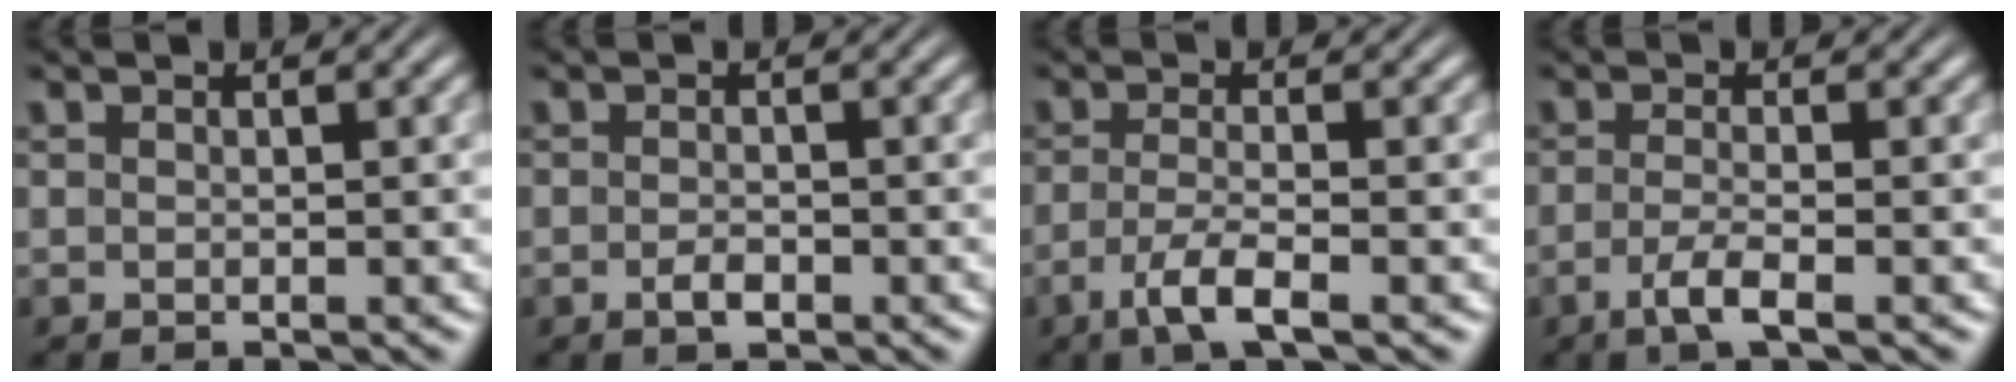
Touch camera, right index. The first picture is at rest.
{"total": 1.4, "force": [-1.0, 0.3, 0.9], "torque": [-0.015, -0.006, -0.015]}
{"total": 3.5, "force": [-2.1, 0.3, 2.8], "torque": [-0.062, -0.024, -0.024]}
{"total": 2.7, "force": [-1.7, -0.1, 2.1], "torque": [-0.051, -0.021, -0.021]}